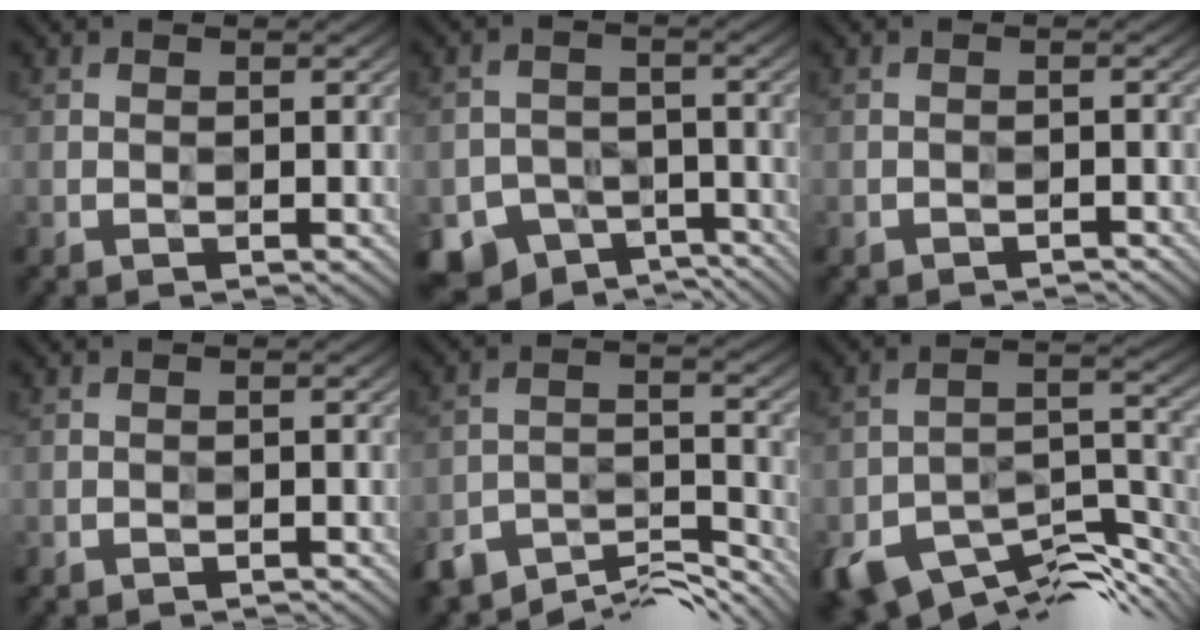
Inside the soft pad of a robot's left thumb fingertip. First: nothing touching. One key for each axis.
{"total": 7.8, "fx": -6.5, "fy": 4.2, "fz": 1.1, "tx": -0.011, "ty": -0.011, "tz": -0.104}
{"total": 1.0, "fx": -1.0, "fy": -0.1, "fz": -0.2, "tx": 0.003, "ty": 0.001, "tz": -0.020}
{"total": 0.7, "fx": -0.7, "fy": 0.0, "fz": -0.1, "tx": 0.002, "ty": 0.000, "tz": -0.015}
{"total": 8.9, "fx": -8.5, "fy": 1.9, "fz": 2.1, "tx": -0.039, "ty": 0.000, "tz": -0.155}
{"total": 11.6, "fx": -9.2, "fy": 3.9, "fz": 5.9, "tx": -0.095, "ty": -0.012, "tz": -0.157}